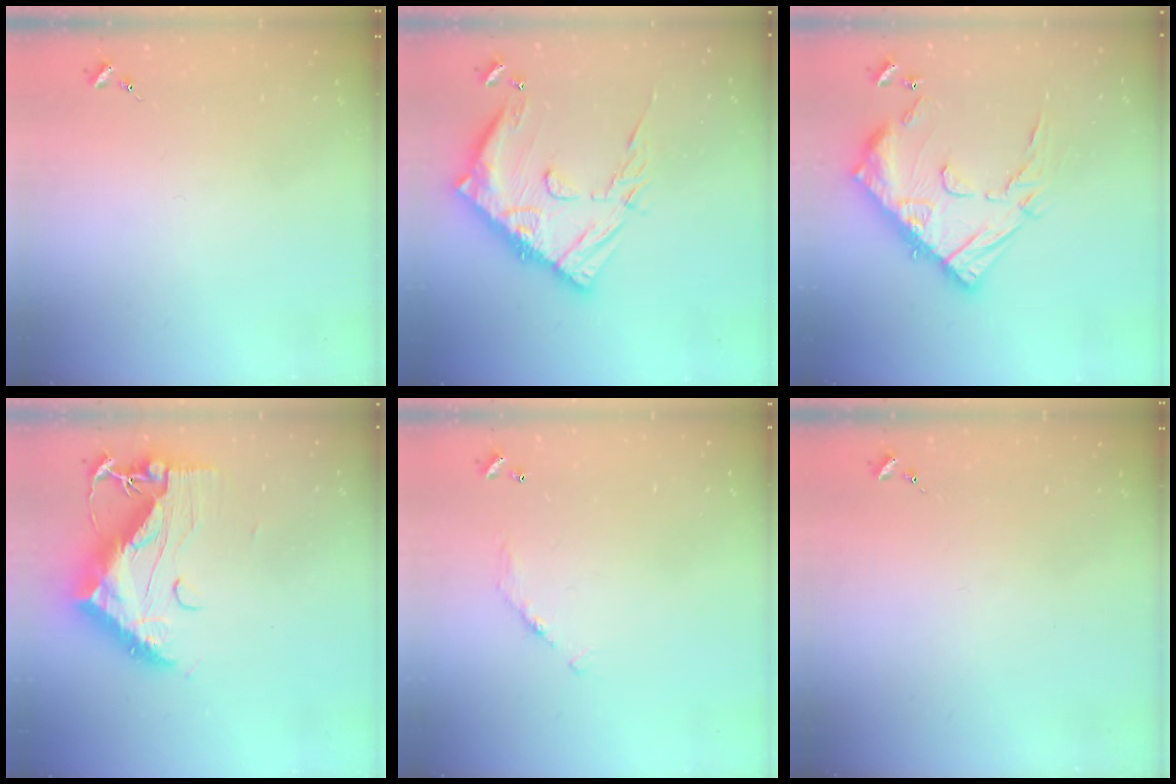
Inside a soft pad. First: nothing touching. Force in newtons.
{"total": 19.6, "press": 19.5, "slide": 2.0}
{"total": 20.3, "press": 20.3, "slide": 1.1}
{"total": 17.0, "press": 17.0, "slide": 1.4}
{"total": 6.8, "press": 6.8, "slide": 0.5}
{"total": 0.0}